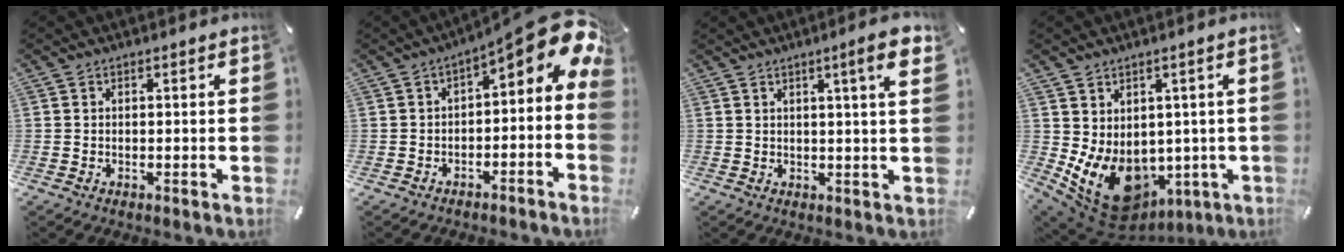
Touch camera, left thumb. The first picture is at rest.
{"total": 10.3, "force": [3.5, 4.5, 8.5], "torque": [-0.095, -0.038, 0.052]}
{"total": 7.8, "force": [3.2, 0.5, 7.1], "torque": [-0.106, -0.010, 0.045]}
{"total": 11.6, "force": [-2.3, 9.6, 6.0], "torque": [-0.116, -0.010, -0.032]}